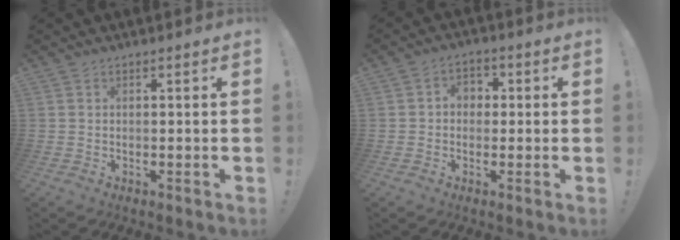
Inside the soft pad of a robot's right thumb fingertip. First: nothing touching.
{"total": 4.2, "force": [-0.3, 3.6, 2.2], "torque": [-0.037, 0.008, -0.005]}